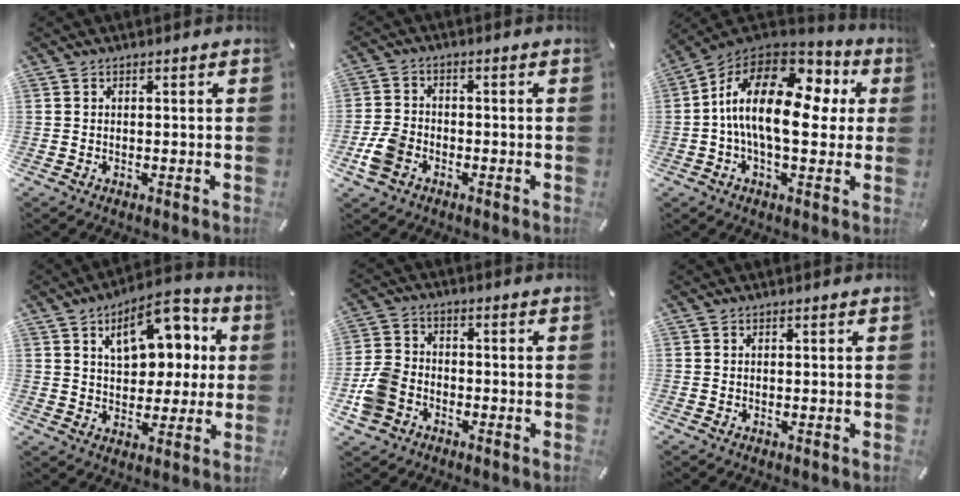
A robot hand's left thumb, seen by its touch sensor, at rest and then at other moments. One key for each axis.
{"total": 5.9, "fx": -2.6, "fy": 4.2, "fz": 3.2, "tx": -0.076, "ty": 0.009, "tz": -0.051}
{"total": 20.4, "fx": 2.3, "fy": 10.0, "fz": 17.7, "tx": -0.317, "ty": -0.010, "tz": 0.036}
{"total": 14.4, "fx": 6.0, "fy": 8.8, "fz": 9.7, "tx": -0.141, "ty": -0.016, "tz": 0.105}
{"total": 8.8, "fx": -3.6, "fy": 7.0, "fz": 4.0, "tx": -0.094, "ty": 0.027, "tz": -0.066}
{"total": 0.0}